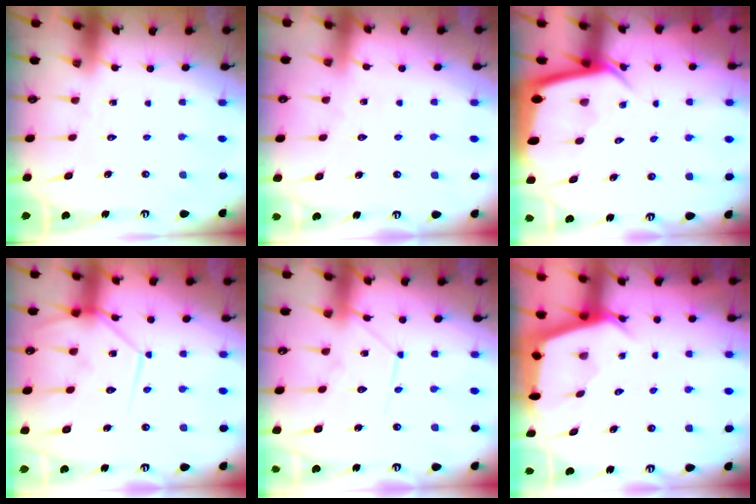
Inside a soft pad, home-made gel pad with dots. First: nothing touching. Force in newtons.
{"total": 4.2, "press": 4.1, "slide": 0.5}
{"total": 4.2, "press": 4.2, "slide": 0.5}
{"total": 12.3, "press": 12.2, "slide": 1.5}
{"total": 11.5, "press": 11.4, "slide": 0.9}
{"total": 2.9, "press": 2.9, "slide": 0.3}